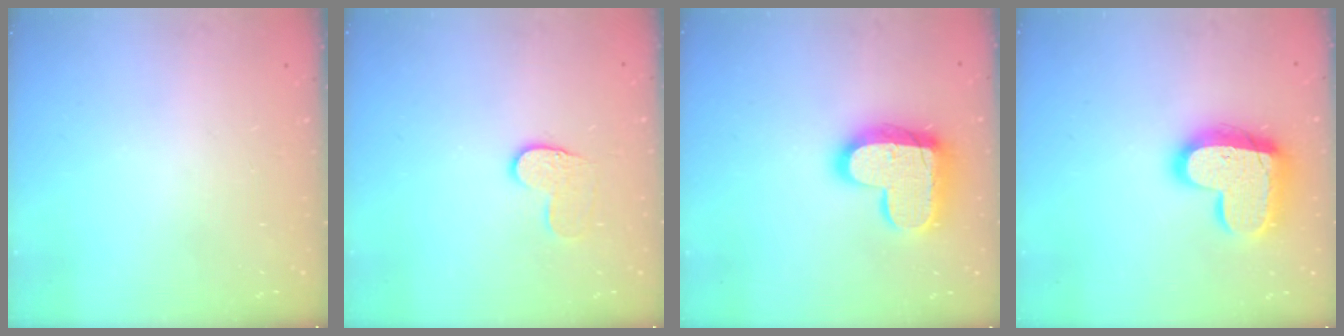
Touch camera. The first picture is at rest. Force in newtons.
{"total": 6.9, "press": 6.8, "slide": 0.6}
{"total": 17.7, "press": 17.7, "slide": 1.2}
{"total": 18.3, "press": 18.2, "slide": 1.2}